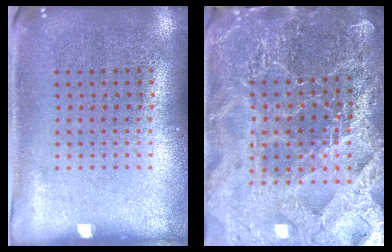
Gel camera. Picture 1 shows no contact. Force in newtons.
{"total": 4.7, "press": 4.4, "slide": 1.6}